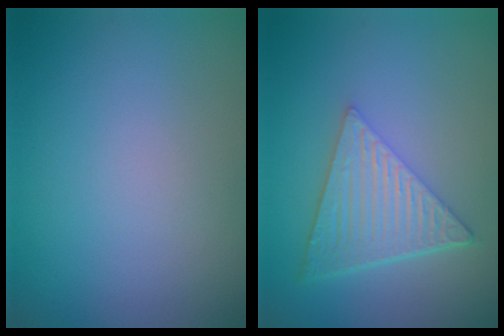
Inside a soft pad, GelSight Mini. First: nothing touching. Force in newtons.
{"total": 6.4, "press": 4.4, "slide": 4.7}